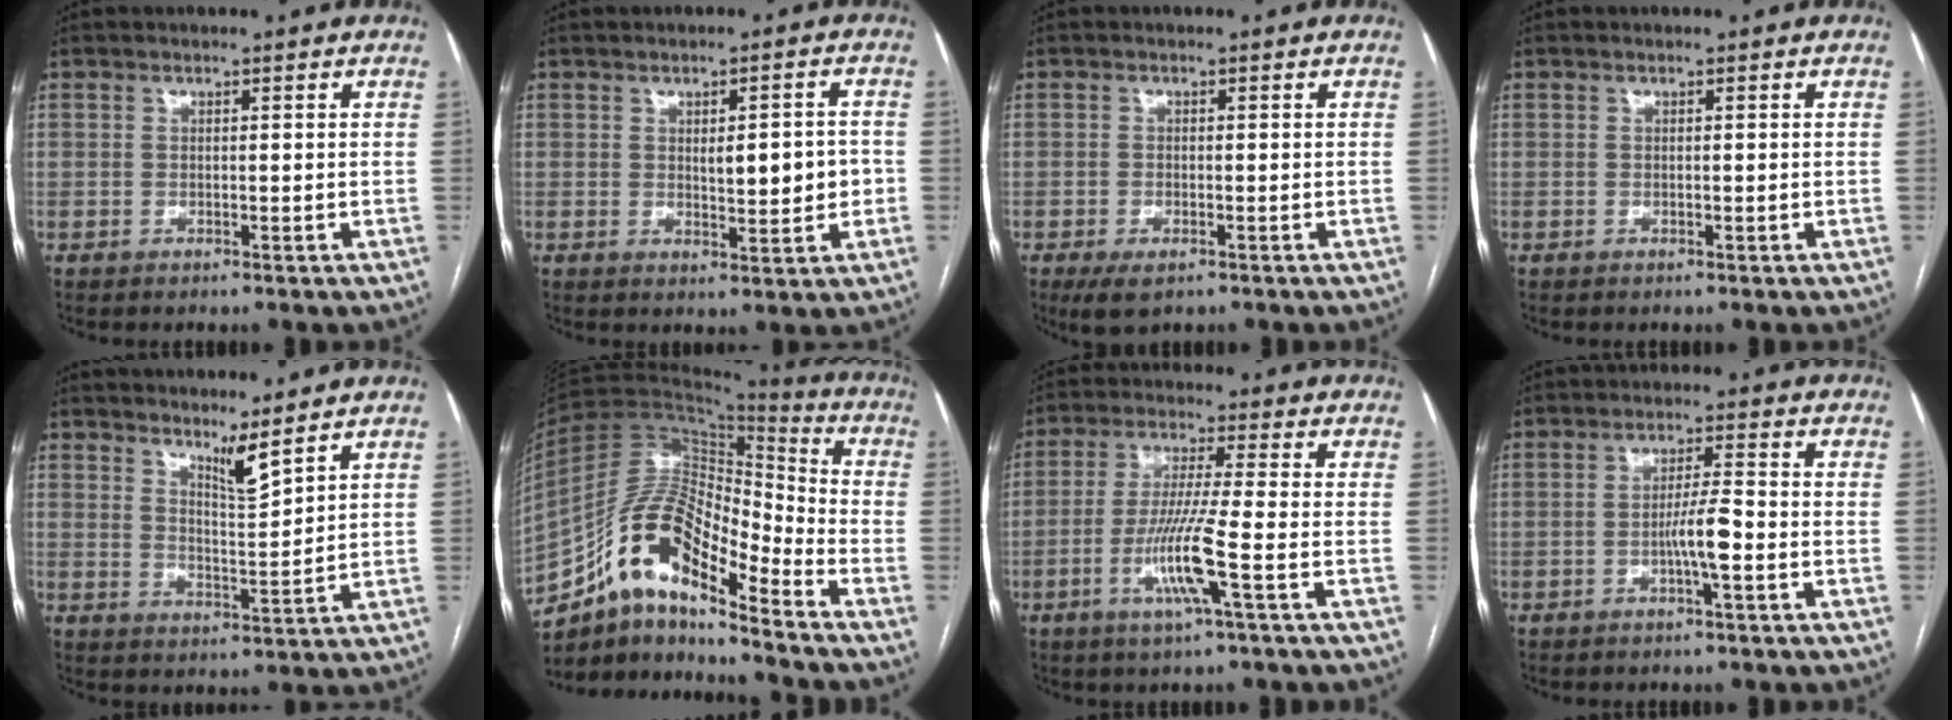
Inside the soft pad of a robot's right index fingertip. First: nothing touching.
{"total": 6.0, "force": [-0.1, 2.1, 5.6], "torque": [-0.078, 0.006, 0.005]}
{"total": 3.7, "force": [-2.2, 1.6, 2.5], "torque": [-0.048, -0.006, -0.029]}
{"total": 0.0}
{"total": 4.4, "force": [3.7, 0.0, 2.4], "torque": [-0.045, -0.021, 0.071]}
{"total": 15.7, "force": [-10.3, 4.4, 11.0], "torque": [-0.203, 0.039, -0.180]}
{"total": 9.1, "force": [-3.2, -0.9, 8.5], "torque": [-0.169, -0.012, -0.064]}
{"total": 4.6, "force": [-1.6, -0.1, 4.4], "torque": [-0.079, 0.002, -0.029]}